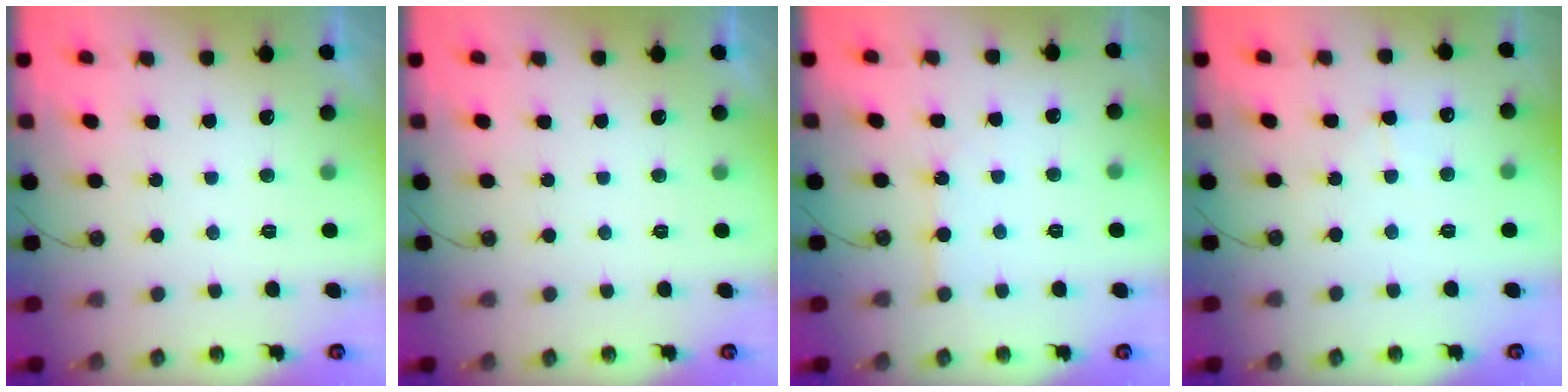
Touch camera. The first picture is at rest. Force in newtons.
{"total": 0.0}
{"total": 5.5, "press": 5.4, "slide": 0.8}
{"total": 3.0, "press": 2.9, "slide": 0.5}